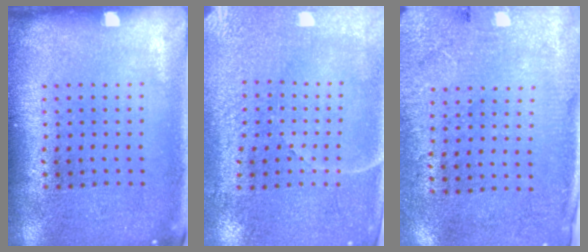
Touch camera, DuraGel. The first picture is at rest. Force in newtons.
{"total": 3.4, "press": 3.1, "slide": 1.4}
{"total": 2.6, "press": 2.2, "slide": 1.4}